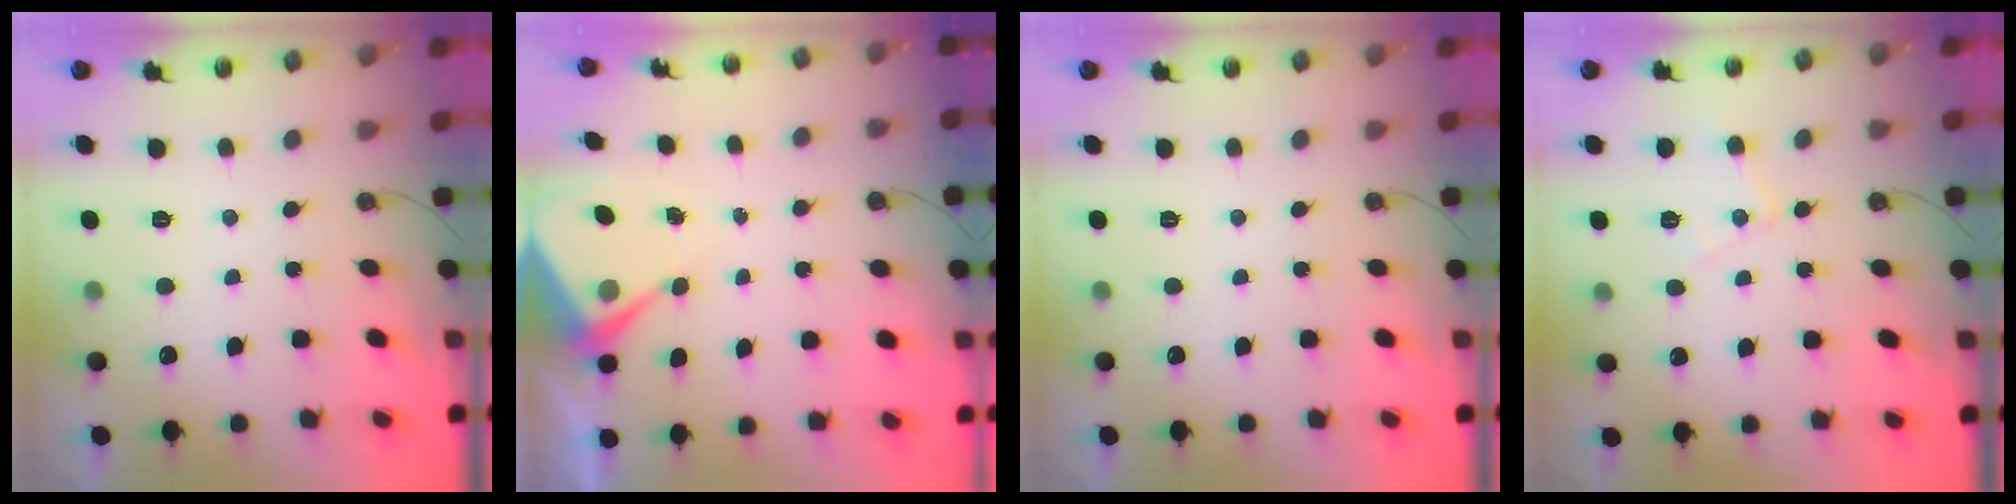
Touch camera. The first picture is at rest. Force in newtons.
{"total": 5.4, "press": 5.4, "slide": 0.6}
{"total": 0.0}
{"total": 8.0, "press": 8.0, "slide": 0.7}